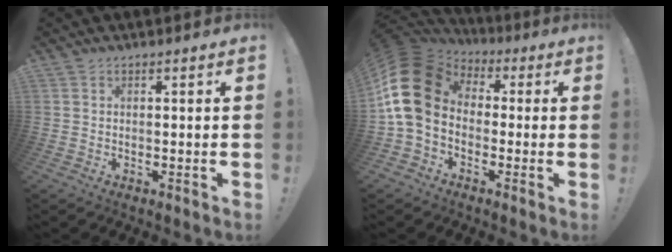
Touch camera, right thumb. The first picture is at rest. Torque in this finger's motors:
{"motor_torque": [2.65, 2.35, 0.49, -0.15, 0.50]}